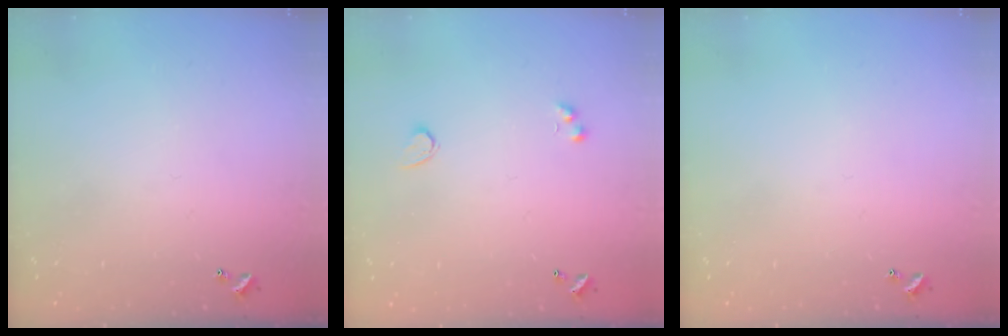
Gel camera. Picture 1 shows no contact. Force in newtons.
{"total": 1.9, "press": 1.5, "slide": 1.1}
{"total": 0.0}